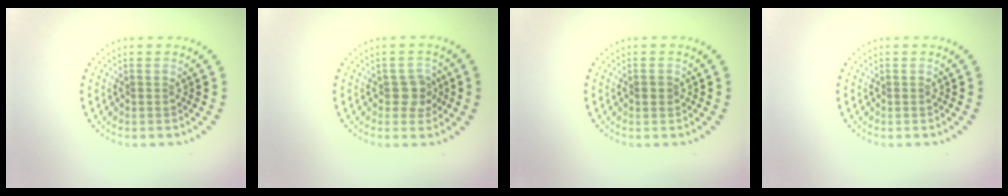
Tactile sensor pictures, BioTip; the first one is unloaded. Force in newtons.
{"total": 2.1, "press": 2.0, "slide": 0.7}
{"total": 1.0, "press": 1.0, "slide": 0.2}
{"total": 0.0}